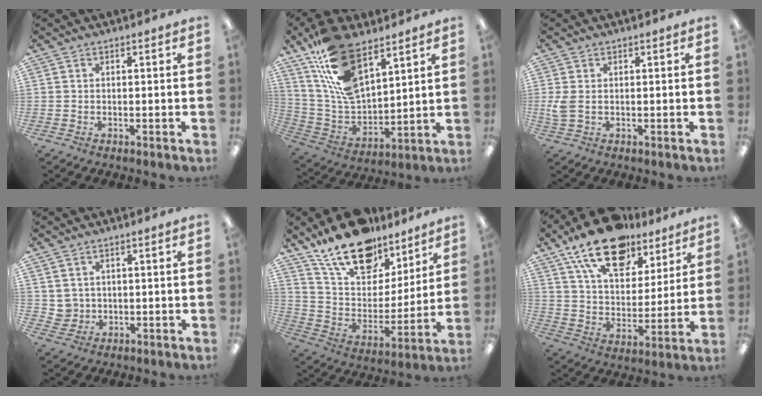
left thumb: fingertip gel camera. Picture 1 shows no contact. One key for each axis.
{"total": 18.3, "fx": 11.4, "fy": 8.8, "fz": 11.3, "tx": -0.241, "ty": -0.056, "tz": 0.209}
{"total": 3.5, "fx": 0.2, "fy": 2.2, "fz": 2.8, "tx": -0.058, "ty": -0.003, "tz": 0.000}
{"total": 3.1, "fx": 1.8, "fy": 2.6, "fz": -0.1, "tx": -0.010, "ty": -0.001, "tz": 0.034}
{"total": 19.0, "fx": 14.8, "fy": 9.3, "fz": 7.6, "tx": -0.145, "ty": -0.098, "tz": 0.264}
{"total": 19.4, "fx": 13.7, "fy": 9.6, "fz": 9.8, "tx": -0.169, "ty": -0.073, "tz": 0.242}